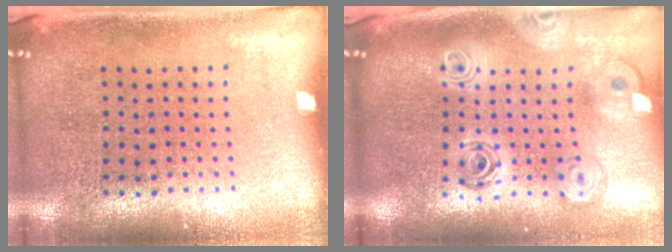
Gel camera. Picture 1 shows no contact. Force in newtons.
{"total": 2.1, "press": 1.7, "slide": 1.3}